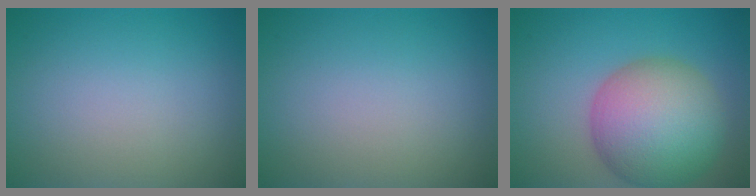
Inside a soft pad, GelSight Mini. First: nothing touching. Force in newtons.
{"total": 0.0}
{"total": 10.2, "press": 10.2, "slide": 0.4}